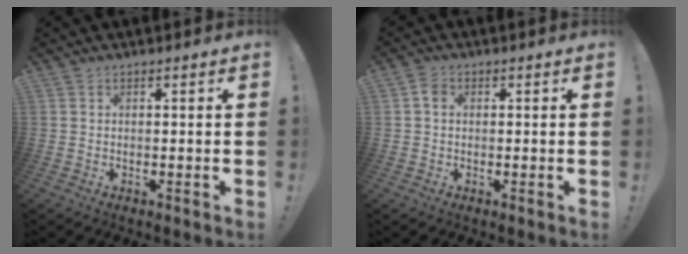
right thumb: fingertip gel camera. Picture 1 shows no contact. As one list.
[{"total": 2.7, "force": [0.4, 2.0, 1.7], "torque": [-0.033, 0.007, 0.008]}]